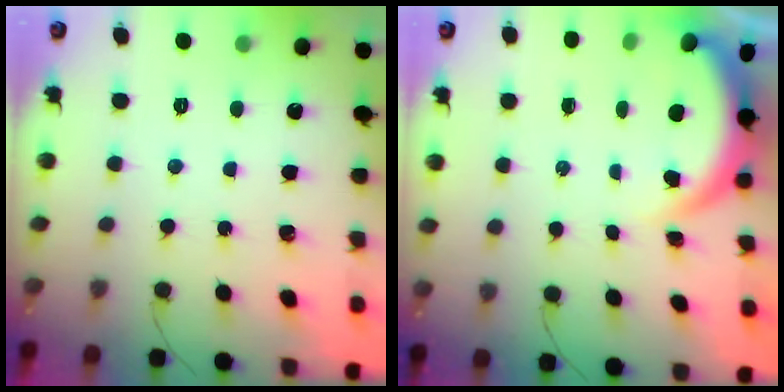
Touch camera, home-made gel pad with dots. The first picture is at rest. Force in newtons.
{"total": 3.9, "press": 3.8, "slide": 1.2}